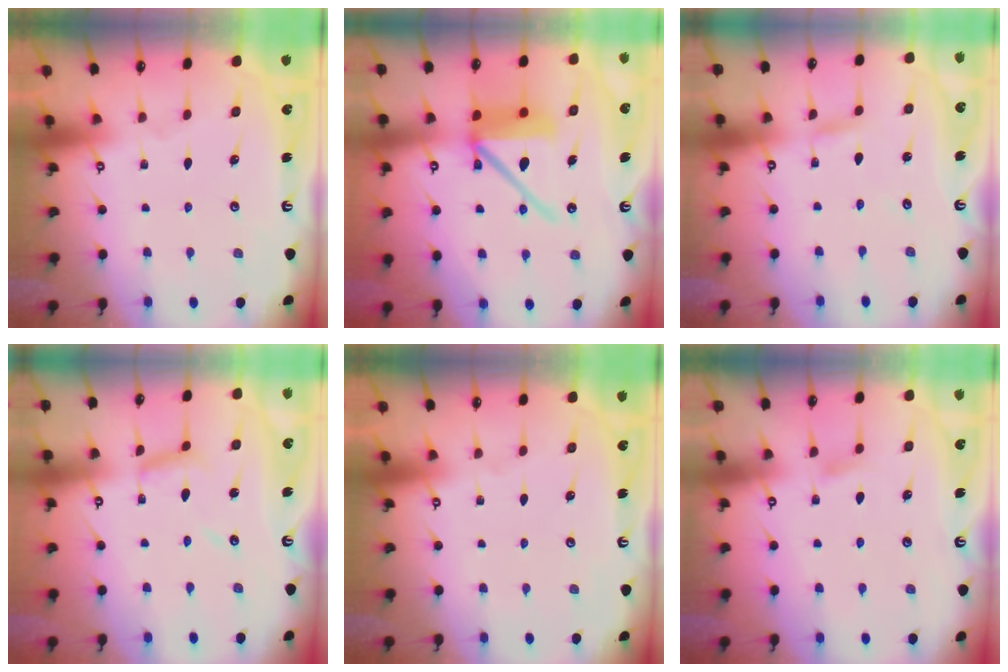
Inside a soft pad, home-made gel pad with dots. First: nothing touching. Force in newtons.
{"total": 13.7, "press": 13.6, "slide": 1.8}
{"total": 2.7, "press": 2.7, "slide": 0.1}
{"total": 8.5, "press": 8.5, "slide": 0.3}
{"total": 0.0}
{"total": 5.2, "press": 5.1, "slide": 0.6}